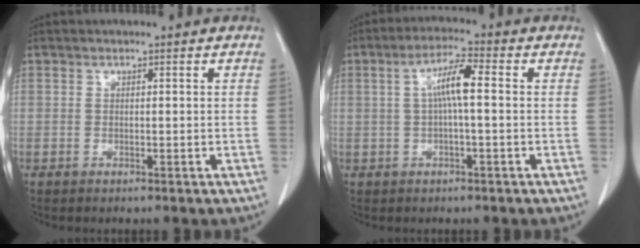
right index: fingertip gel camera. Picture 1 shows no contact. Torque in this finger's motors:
{"motor_torque": [0.82, 0.14, 0.29, 0.10]}